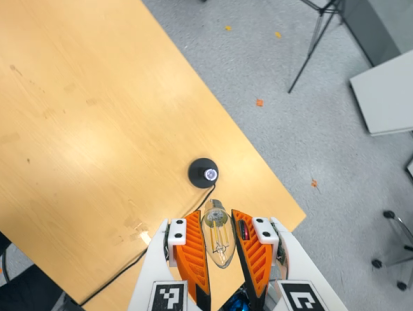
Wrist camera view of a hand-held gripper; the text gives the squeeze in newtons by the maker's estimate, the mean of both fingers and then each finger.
{"total": 11.6, "left": 11.7, "right": 11.6}